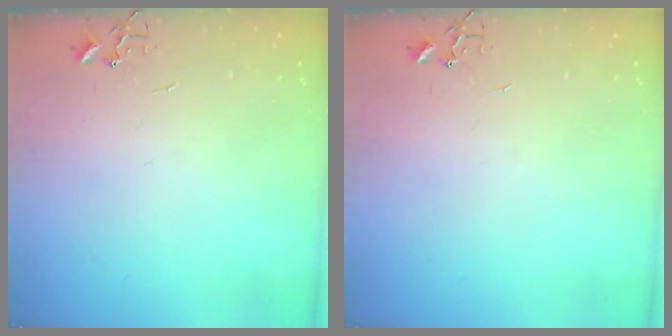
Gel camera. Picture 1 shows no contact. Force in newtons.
{"total": 0.0}